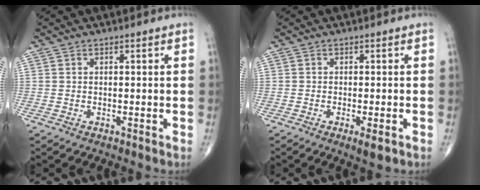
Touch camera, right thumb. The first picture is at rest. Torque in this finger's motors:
{"motor_torque": [-0.29, -0.21, -0.10, -0.11, 0.00]}